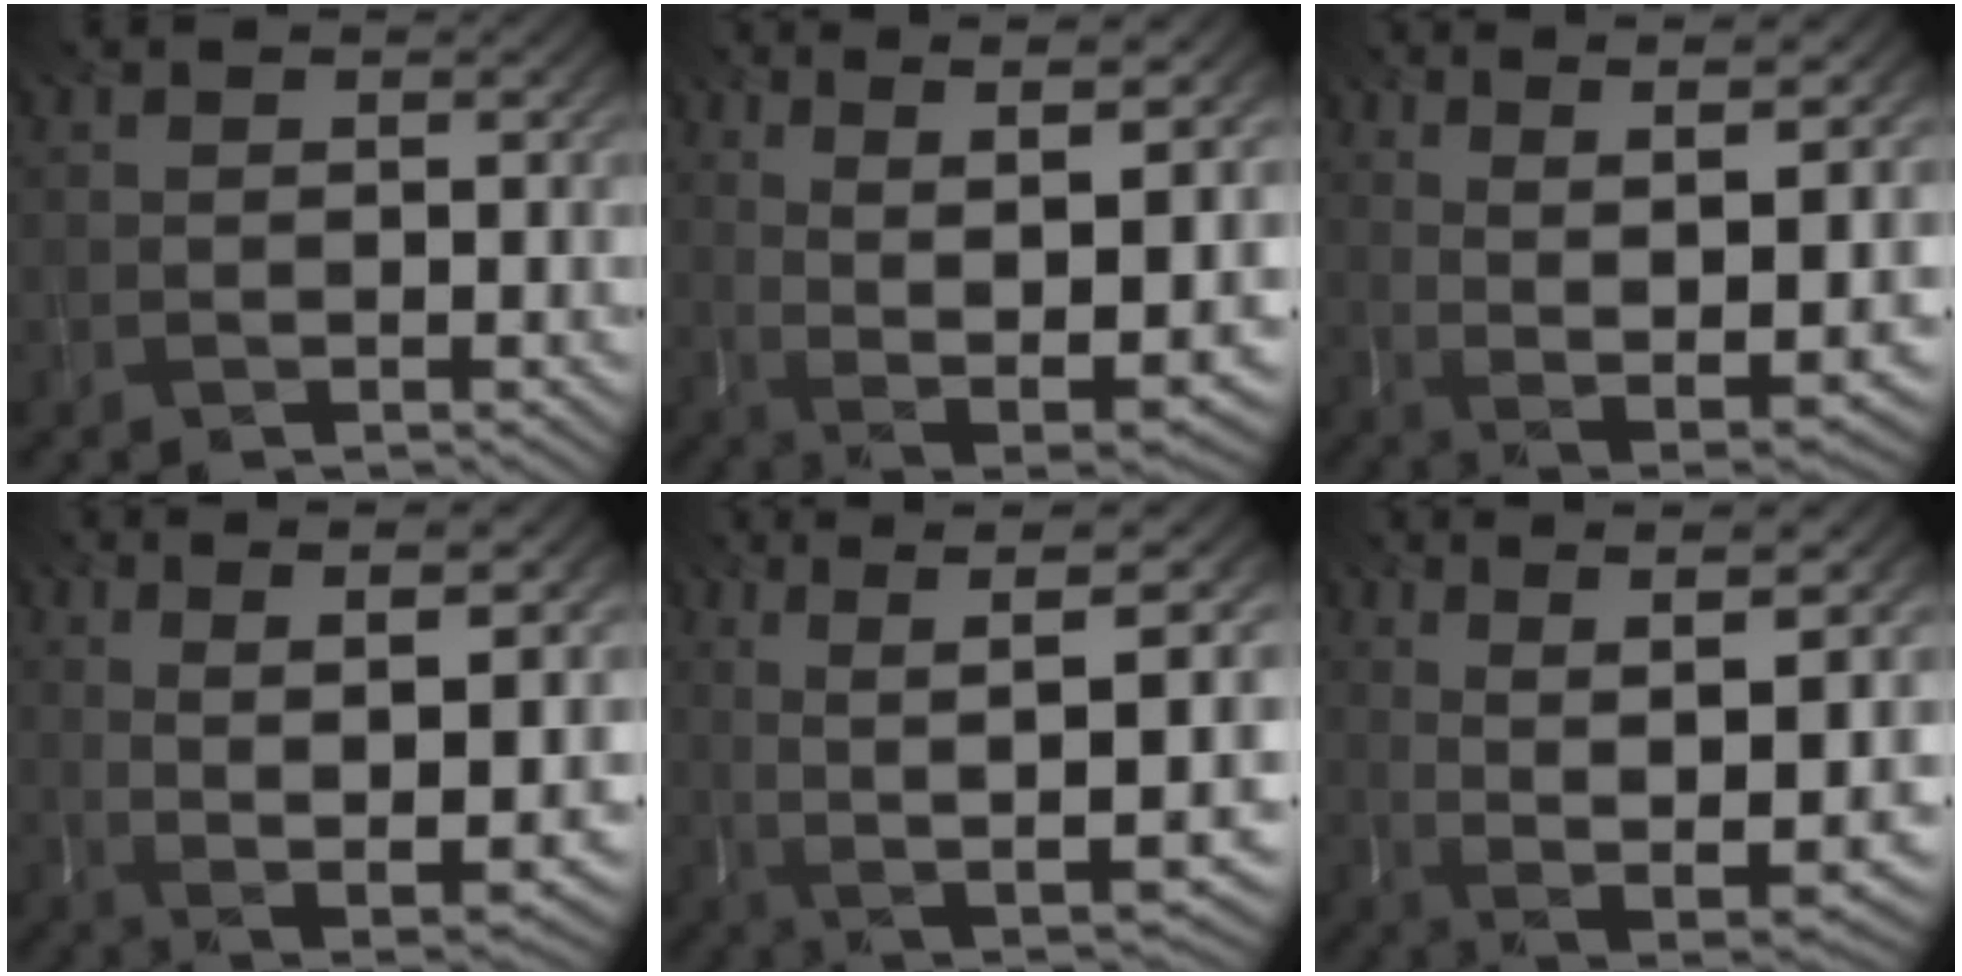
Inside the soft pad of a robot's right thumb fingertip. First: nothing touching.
{"total": 13.0, "force": [2.8, 5.1, 11.6], "torque": [-0.202, 0.008, 0.060]}
{"total": 11.7, "force": [4.2, 3.6, 10.3], "torque": [-0.191, 0.011, 0.075]}
{"total": 10.0, "force": [2.4, 2.5, 9.4], "torque": [-0.173, 0.002, 0.049]}
{"total": 10.2, "force": [-0.5, 2.9, 9.7], "torque": [-0.193, 0.003, 0.001]}
{"total": 11.8, "force": [2.6, 3.9, 10.9], "torque": [-0.198, 0.009, 0.056]}